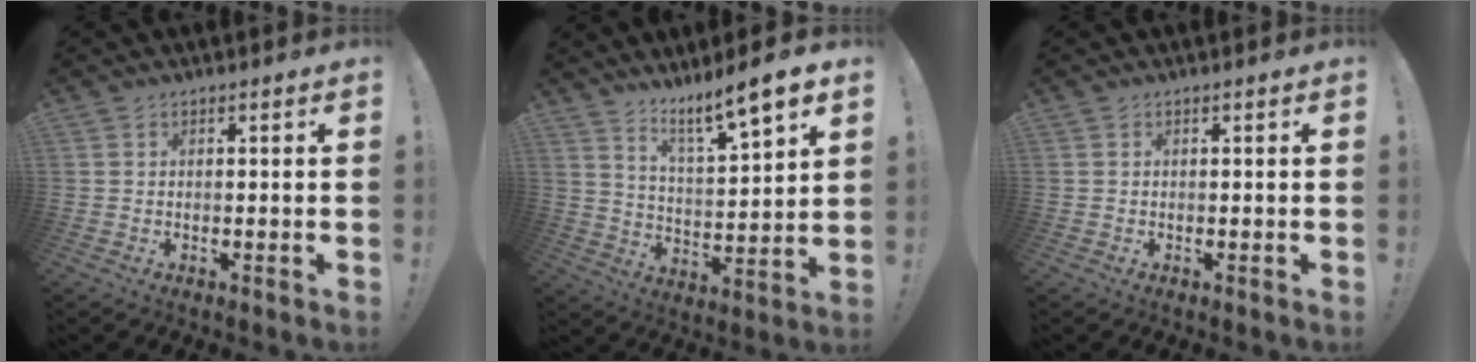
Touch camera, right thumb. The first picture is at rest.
{"total": 10.1, "force": [8.4, 0.2, 5.6], "torque": [-0.095, -0.071, 0.136]}
{"total": 0.0}